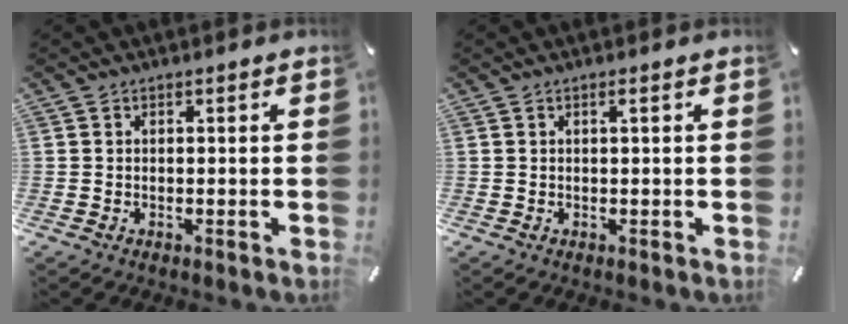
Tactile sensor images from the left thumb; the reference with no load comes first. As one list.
[{"total": 0.7, "force": [0.2, 0.0, 0.7], "torque": [-0.013, 0.000, 0.004]}]